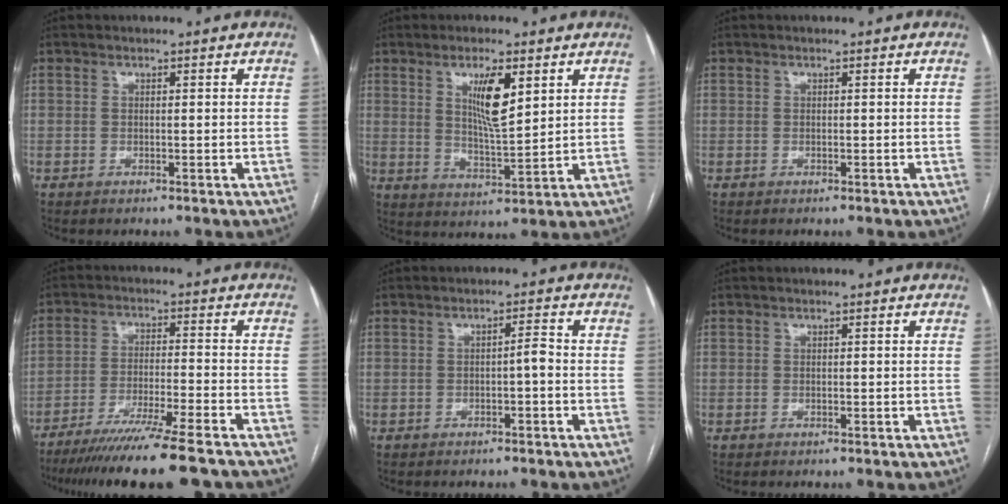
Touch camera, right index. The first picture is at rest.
{"total": 7.6, "force": [3.2, 1.2, 6.8], "torque": [-0.122, -0.008, 0.059]}
{"total": 0.0}
{"total": 17.7, "force": [-14.9, 0.0, 9.6], "torque": [-0.131, -0.039, -0.230]}
{"total": 1.8, "force": [-0.5, 0.2, 1.7], "torque": [-0.024, 0.005, -0.010]}
{"total": 0.0}